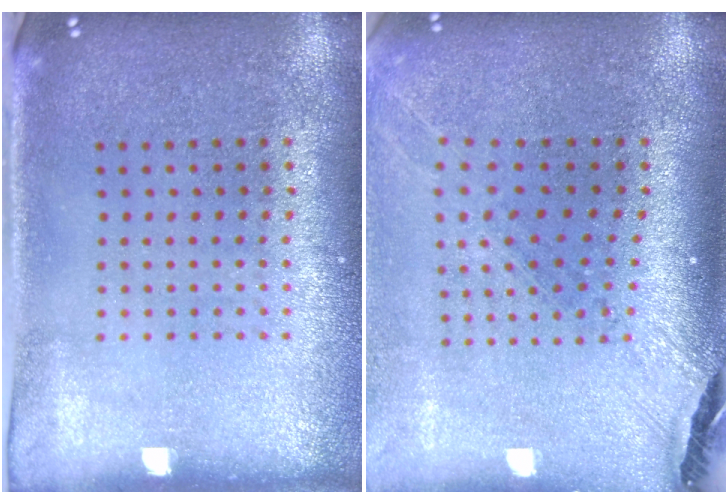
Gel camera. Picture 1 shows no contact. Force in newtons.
{"total": 1.5, "press": 1.4, "slide": 0.5}